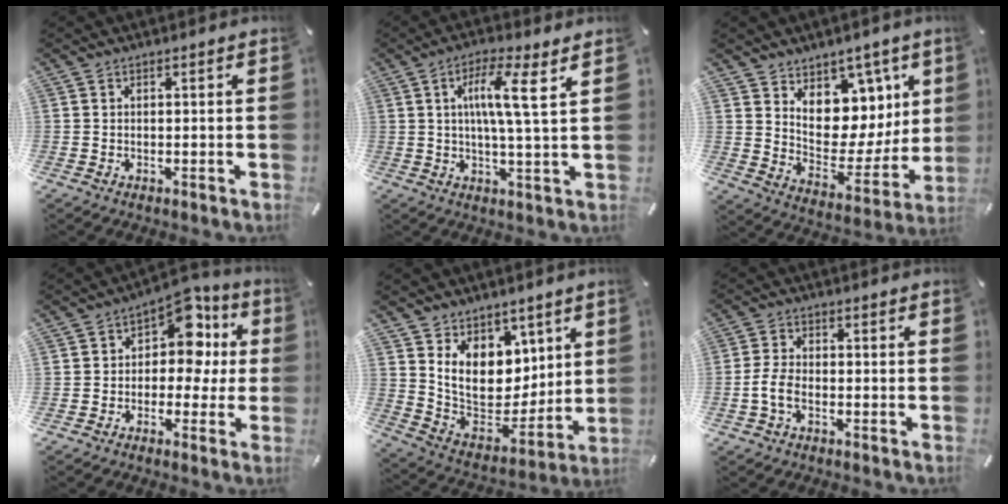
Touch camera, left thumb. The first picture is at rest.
{"total": 10.0, "force": [3.1, 0.7, 9.4], "torque": [-0.170, 0.001, 0.043]}
{"total": 10.3, "force": [5.0, 8.5, 2.8], "torque": [-0.016, -0.082, 0.096]}
{"total": 11.5, "force": [3.4, 7.6, 7.9], "torque": [-0.107, -0.020, 0.056]}
{"total": 13.0, "force": [5.1, 10.7, 5.3], "torque": [-0.092, -0.062, 0.105]}
{"total": 4.9, "force": [-1.8, 2.8, 3.6], "torque": [-0.079, 0.005, -0.035]}